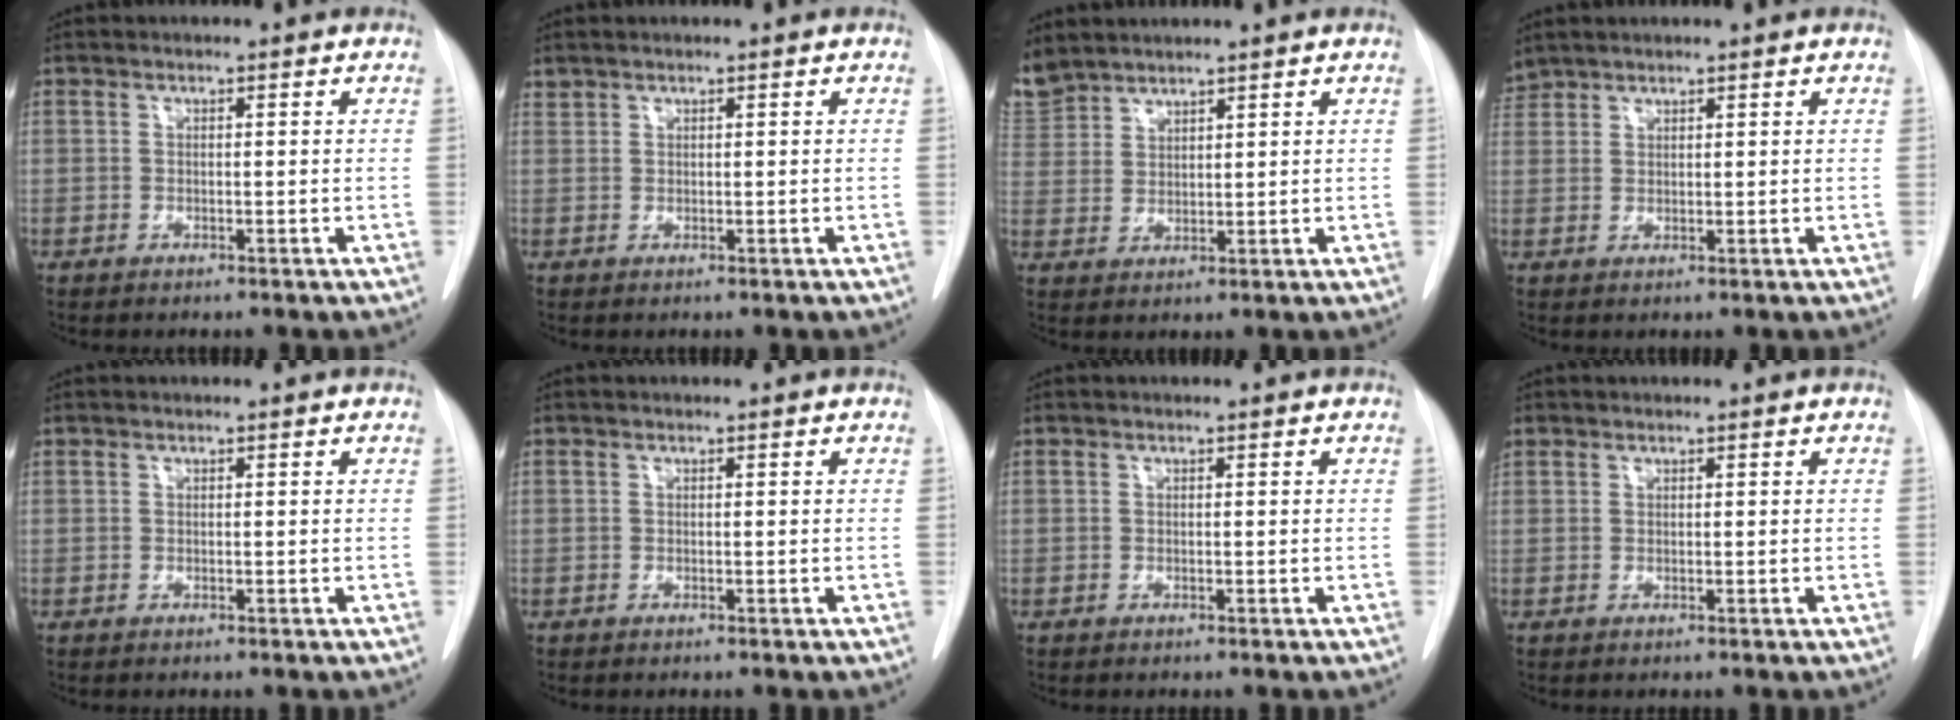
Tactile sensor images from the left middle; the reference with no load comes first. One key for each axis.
{"total": 0.6, "fx": 0.6, "fy": 0.1, "fz": -0.1, "tx": -0.002, "ty": 0.005, "tz": 0.013}
{"total": 7.1, "fx": 6.4, "fy": 2.8, "fz": 1.1, "tx": -0.034, "ty": 0.009, "tz": 0.138}
{"total": 2.8, "fx": 2.7, "fy": 0.8, "fz": 0.1, "tx": -0.004, "ty": 0.017, "tz": 0.054}
{"total": 0.0}
{"total": 0.0}
{"total": 0.0}
{"total": 0.8, "fx": 0.6, "fy": 0.5, "fz": 0.0, "tx": 0.004, "ty": 0.010, "tz": 0.010}